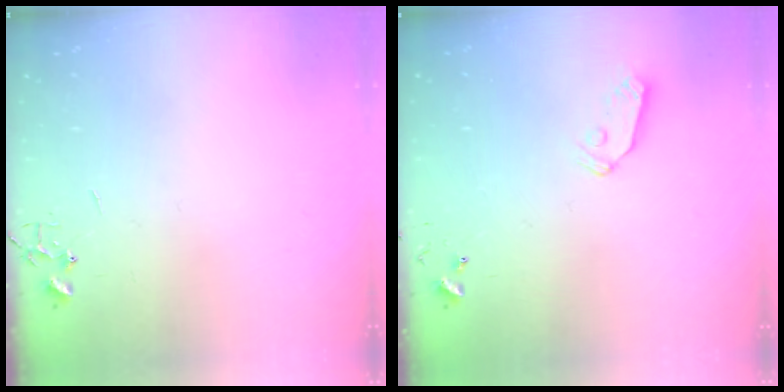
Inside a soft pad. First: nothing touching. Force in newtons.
{"total": 6.5, "press": 6.5, "slide": 0.4}